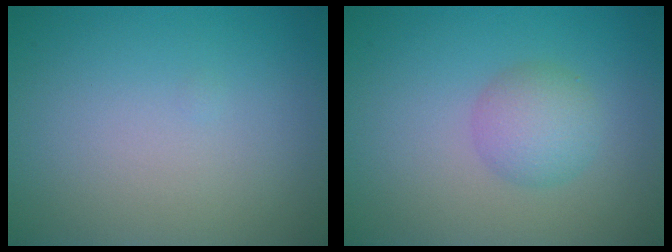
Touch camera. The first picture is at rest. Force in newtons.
{"total": 2.9, "press": 2.9, "slide": 0.0}